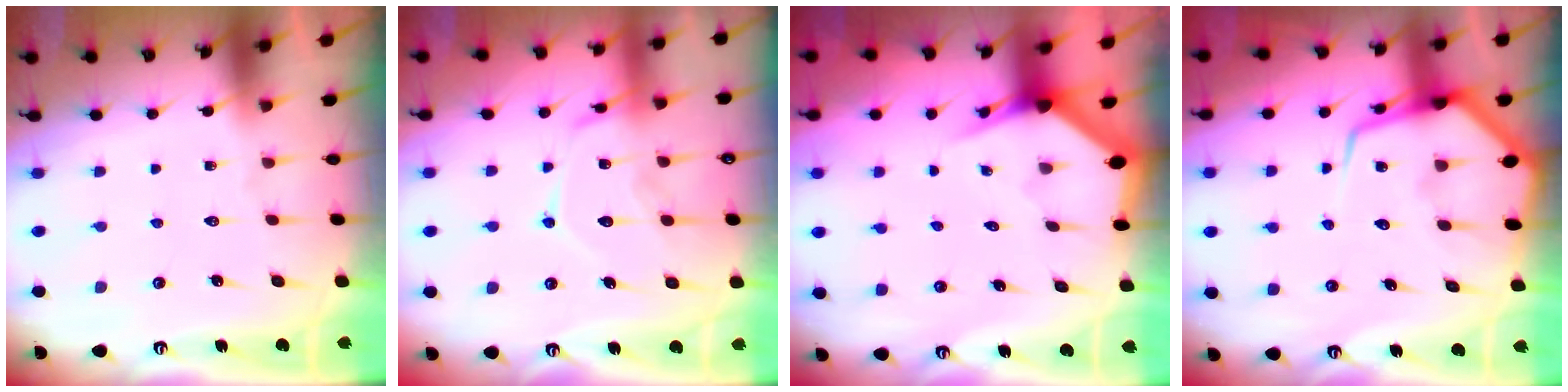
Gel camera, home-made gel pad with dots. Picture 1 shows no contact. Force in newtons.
{"total": 15.2, "press": 15.1, "slide": 1.4}
{"total": 2.7, "press": 2.7, "slide": 0.2}
{"total": 10.9, "press": 10.8, "slide": 1.1}